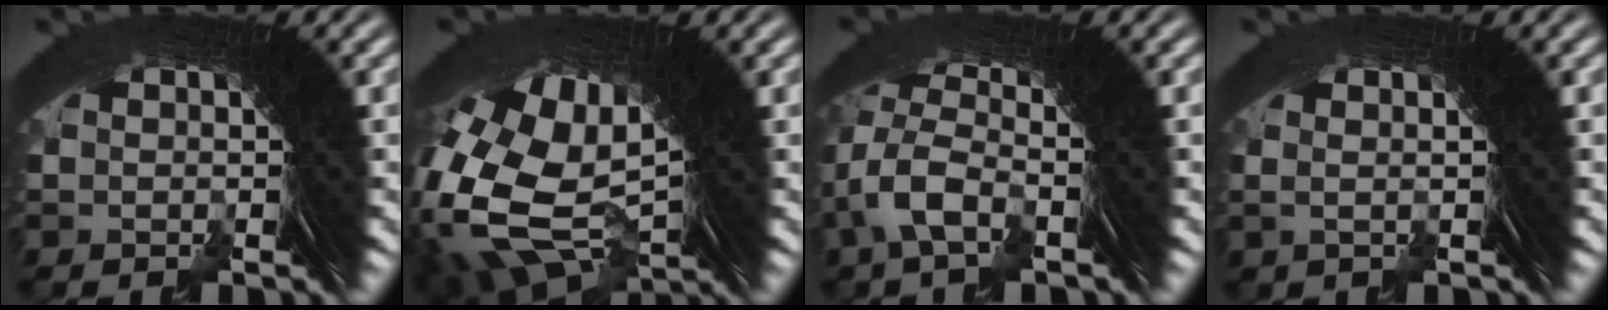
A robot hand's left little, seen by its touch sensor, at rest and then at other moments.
{"total": 14.9, "force": [0.5, 10.5, 10.7], "torque": [-0.234, -0.046, 0.026]}
{"total": 3.5, "force": [-0.3, 1.9, 2.9], "torque": [-0.072, -0.006, -0.008]}
{"total": 1.9, "force": [0.5, -0.6, 1.8], "torque": [-0.018, 0.012, 0.005]}